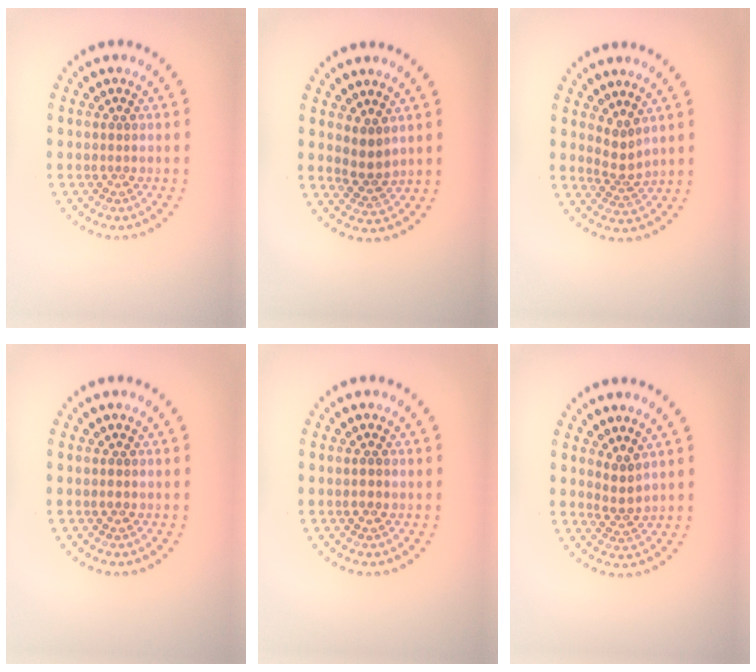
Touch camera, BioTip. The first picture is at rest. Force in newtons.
{"total": 2.2, "press": 1.9, "slide": 1.2}
{"total": 2.2, "press": 1.6, "slide": 1.5}
{"total": 0.7, "press": 0.7, "slide": 0.1}
{"total": 1.0, "press": 0.9, "slide": 0.4}
{"total": 1.7, "press": 1.4, "slide": 1.0}